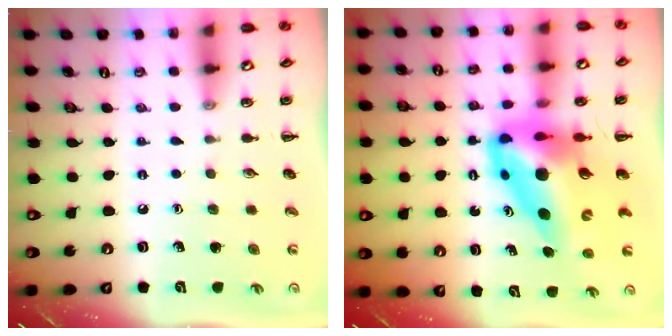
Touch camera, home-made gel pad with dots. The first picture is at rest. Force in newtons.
{"total": 15.8, "press": 15.0, "slide": 4.8}